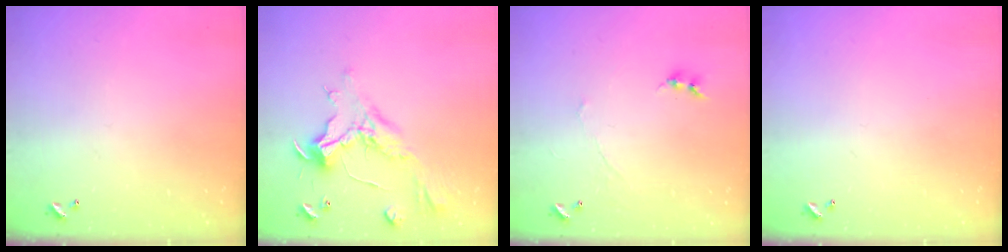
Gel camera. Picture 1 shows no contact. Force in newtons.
{"total": 1.1, "press": 0.5, "slide": 1.0}
{"total": 0.7, "press": 0.5, "slide": 0.5}
{"total": 0.0}